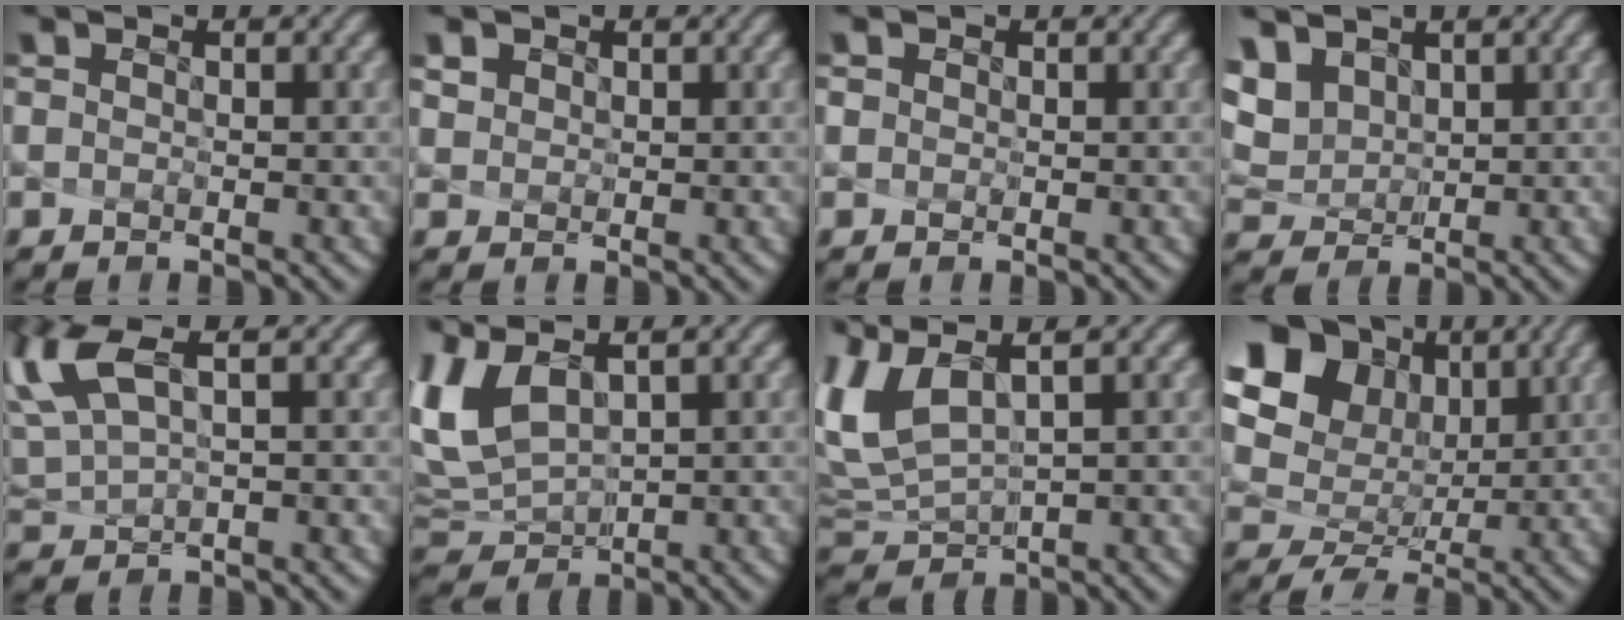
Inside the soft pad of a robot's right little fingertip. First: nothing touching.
{"total": 2.3, "force": [1.4, 1.5, 1.0], "torque": [-0.043, -0.003, 0.035]}
{"total": 0.9, "force": [0.5, 0.6, 0.3], "torque": [-0.011, -0.001, 0.012]}
{"total": 5.9, "force": [3.1, 4.1, 2.9], "torque": [-0.096, 0.010, 0.064]}
{"total": 4.8, "force": [1.8, 1.4, 4.2], "torque": [-0.117, 0.012, 0.049]}
{"total": 5.5, "force": [1.4, 2.8, 4.5], "torque": [-0.118, 0.001, 0.040]}
{"total": 5.0, "force": [1.6, 1.8, 4.3], "torque": [-0.113, 0.007, 0.048]}
{"total": 13.7, "force": [5.9, 9.9, 7.5], "torque": [-0.162, 0.045, 0.113]}